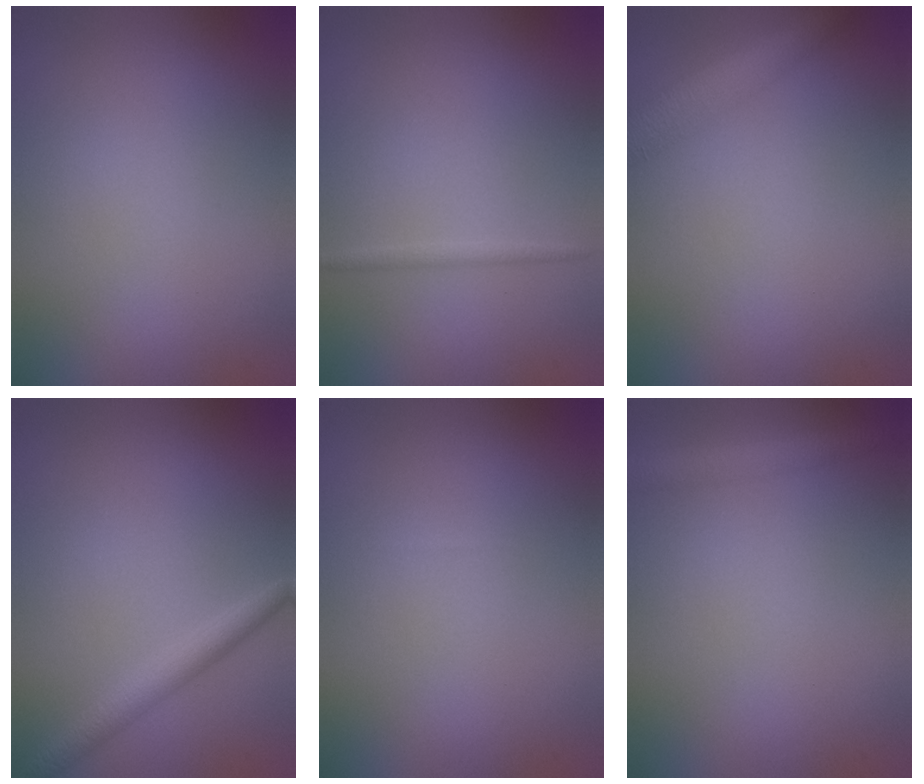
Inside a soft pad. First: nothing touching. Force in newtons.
{"total": 0.9, "press": 0.9, "slide": 0.1}
{"total": 4.1, "press": 4.1, "slide": 0.2}
{"total": 2.3, "press": 2.3, "slide": 0.1}
{"total": 0.0}
{"total": 2.6, "press": 2.6, "slide": 0.0}